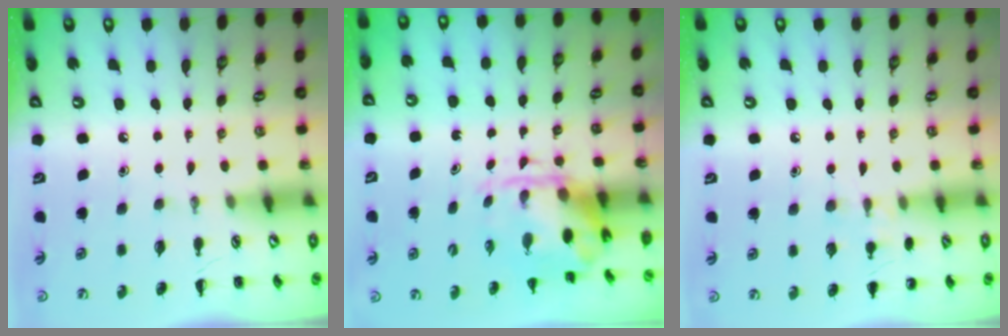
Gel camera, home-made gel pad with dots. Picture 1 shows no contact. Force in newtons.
{"total": 3.5, "press": 3.4, "slide": 0.9}
{"total": 7.2, "press": 6.8, "slide": 2.2}